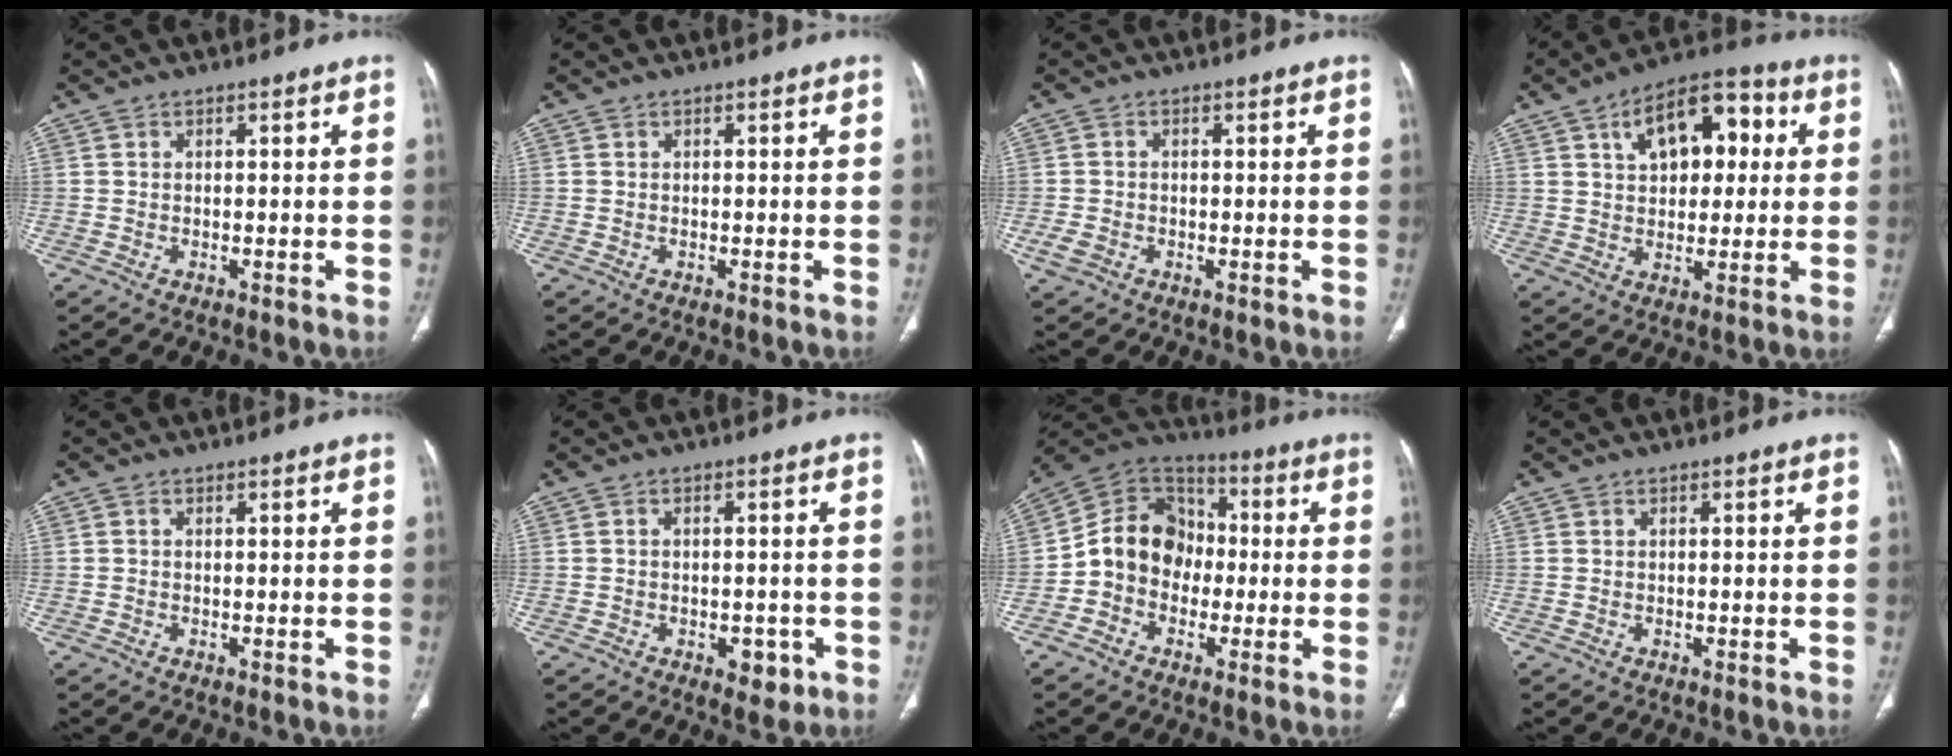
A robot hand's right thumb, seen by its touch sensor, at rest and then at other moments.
{"total": 0.0}
{"total": 2.6, "force": [-0.9, 1.9, 1.6], "torque": [-0.035, 0.005, -0.014]}
{"total": 14.1, "force": [4.2, 8.3, 10.7], "torque": [-0.124, 0.015, 0.061]}
{"total": 0.0}
{"total": 4.2, "force": [-1.8, 2.6, 2.8], "torque": [-0.020, 0.006, -0.018]}
{"total": 12.9, "force": [-1.8, 10.8, 6.7], "torque": [-0.086, 0.038, -0.048]}
{"total": 0.0}